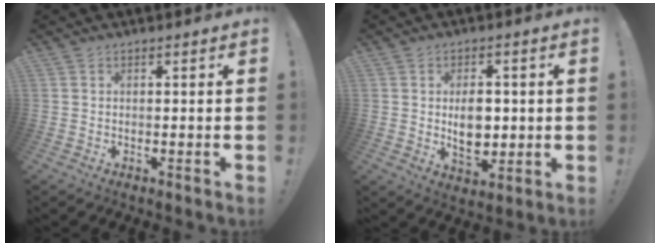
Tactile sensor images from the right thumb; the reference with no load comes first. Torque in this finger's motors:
{"motor_torque": [1.26, 1.15, 0.99, -0.01, 0.02]}